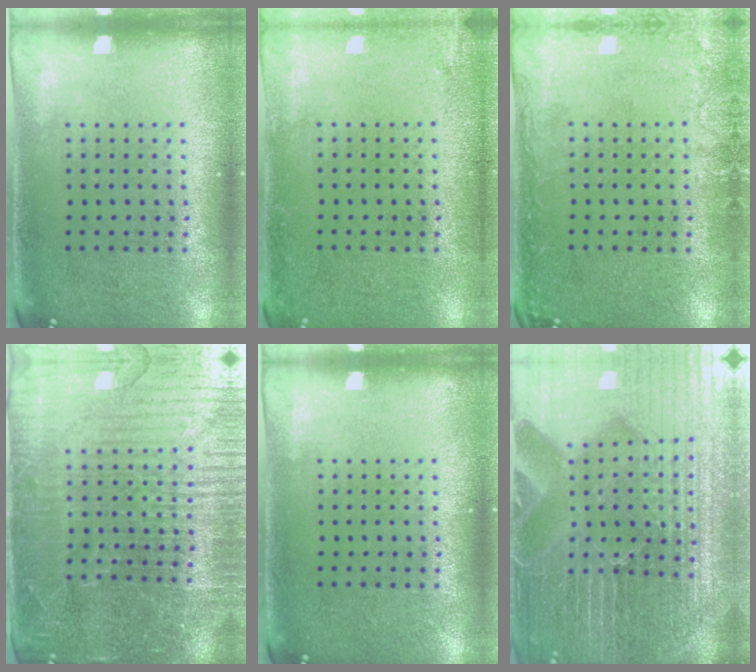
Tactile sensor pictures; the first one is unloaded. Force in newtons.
{"total": 1.2, "press": 1.2, "slide": 0.0}
{"total": 2.4, "press": 2.4, "slide": 0.4}
{"total": 5.1, "press": 4.6, "slide": 2.1}
{"total": 0.0}
{"total": 6.6, "press": 5.9, "slide": 3.1}